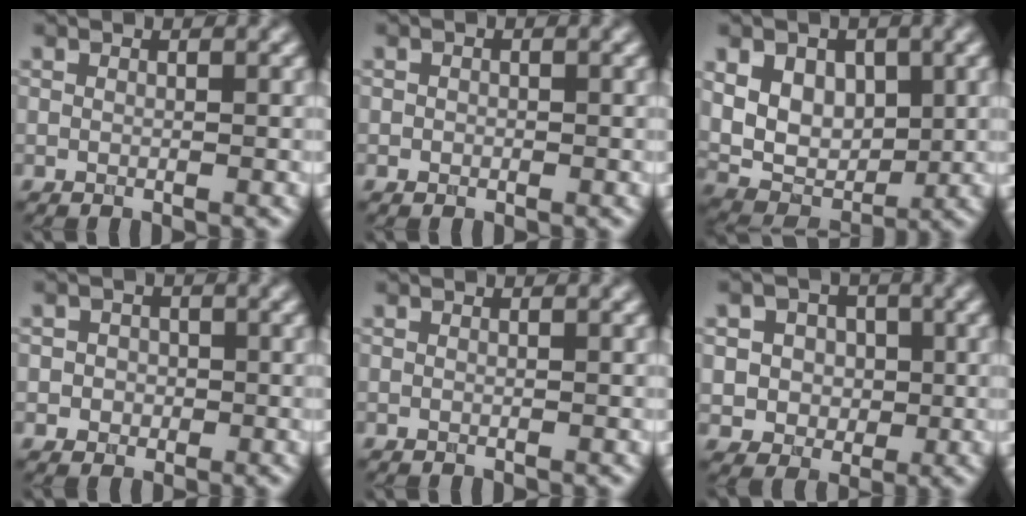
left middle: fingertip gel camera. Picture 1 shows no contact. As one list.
[{"total": 0.7, "force": [-0.1, 0.6, 0.1], "torque": [0.003, -0.004, -0.001]}, {"total": 6.7, "force": [1.8, 4.8, 4.4], "torque": [-0.080, -0.005, 0.032]}, {"total": 2.0, "force": [-0.1, 1.9, 0.6], "torque": [0.007, -0.001, -0.013]}, {"total": 0.0}, {"total": 5.0, "force": [0.9, 4.6, 1.7], "torque": [-0.019, 0.012, 0.010]}]